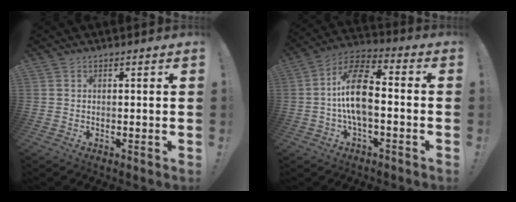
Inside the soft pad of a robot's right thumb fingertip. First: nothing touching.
{"total": 14.5, "force": [-1.0, 7.0, 12.7], "torque": [-0.225, 0.014, -0.018]}